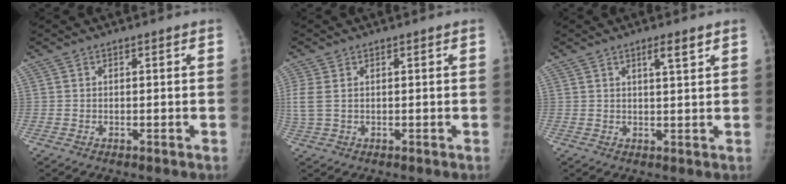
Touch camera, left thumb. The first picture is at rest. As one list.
[{"total": 4.0, "force": [0.7, 2.5, 3.1], "torque": [-0.107, 0.008, 0.019]}, {"total": 3.1, "force": [1.9, 0.3, 2.5], "torque": [-0.037, -0.013, 0.031]}]